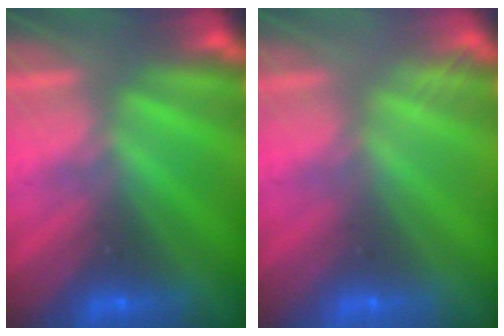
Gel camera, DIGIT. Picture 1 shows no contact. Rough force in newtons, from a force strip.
{"total": 2.1}